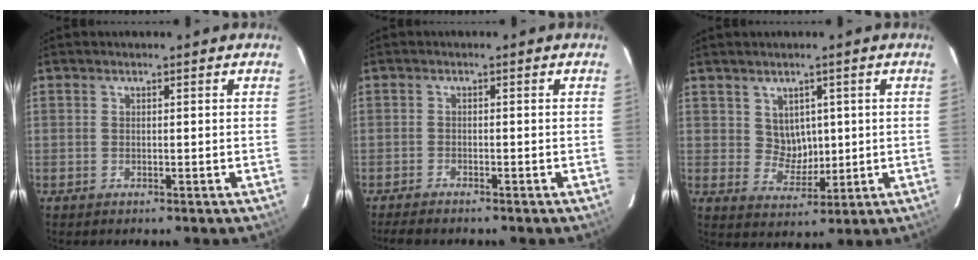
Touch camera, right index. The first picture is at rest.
{"total": 4.3, "force": [-3.8, 0.7, 1.8], "torque": [-0.047, -0.014, -0.066]}
{"total": 4.8, "force": [1.5, 4.2, 1.6], "torque": [-0.026, 0.004, 0.038]}